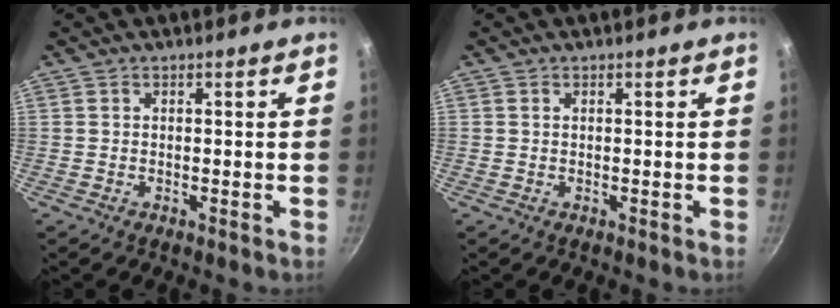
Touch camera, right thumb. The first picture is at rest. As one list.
[{"total": 0.0}]